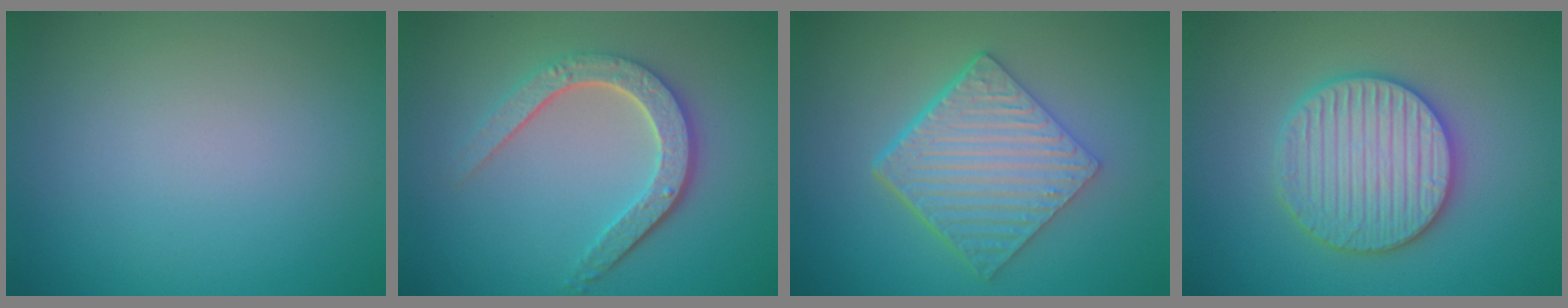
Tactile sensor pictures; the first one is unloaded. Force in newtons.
{"total": 4.7, "press": 3.6, "slide": 3.0}
{"total": 6.4, "press": 4.6, "slide": 4.5}
{"total": 5.9, "press": 5.8, "slide": 1.1}